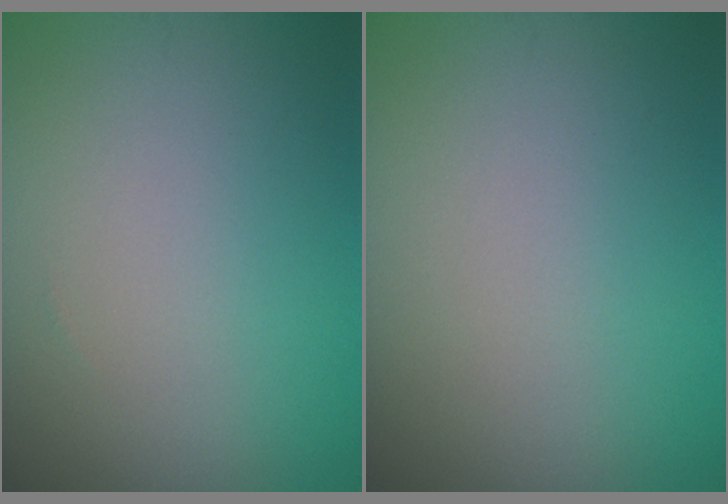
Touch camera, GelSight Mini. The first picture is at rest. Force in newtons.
{"total": 0.0}